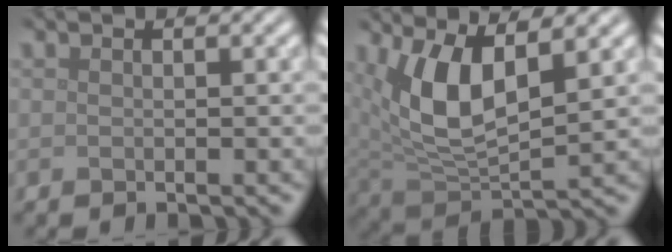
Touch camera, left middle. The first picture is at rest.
{"total": 7.5, "force": [2.4, 3.3, 6.3], "torque": [-0.138, -0.008, 0.046]}